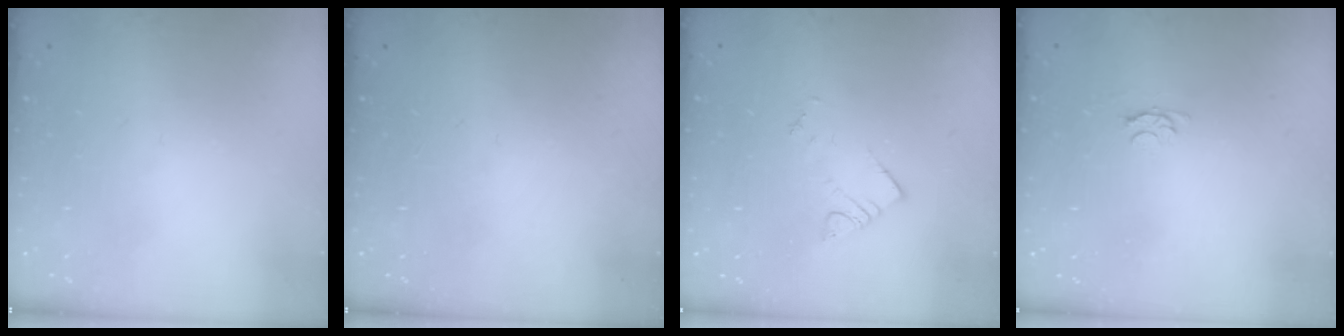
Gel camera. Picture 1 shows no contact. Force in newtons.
{"total": 0.0}
{"total": 3.6, "press": 3.6, "slide": 0.1}
{"total": 3.3, "press": 3.2, "slide": 0.5}